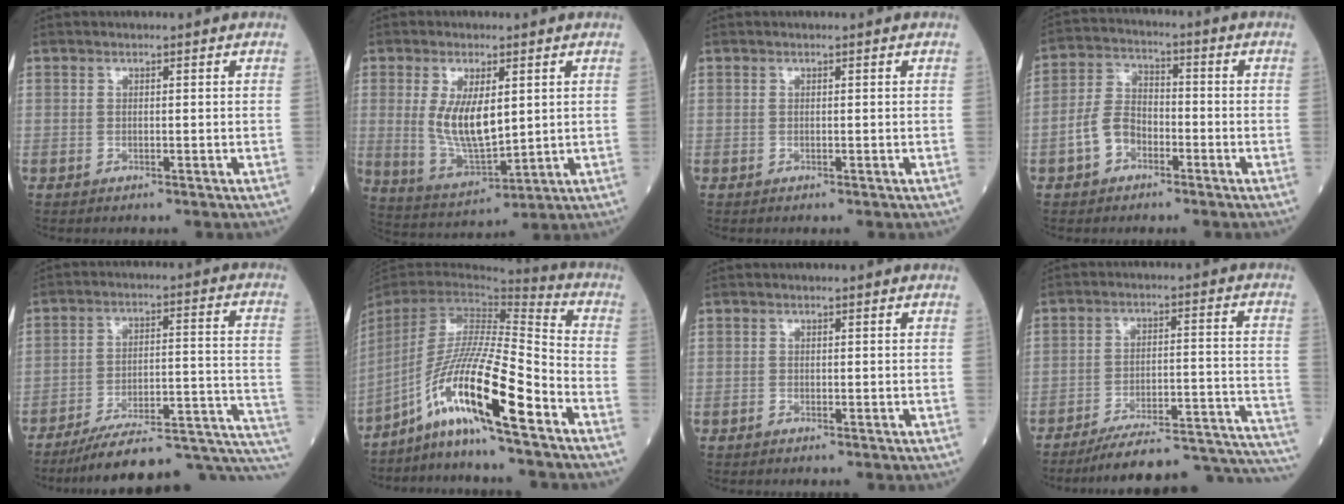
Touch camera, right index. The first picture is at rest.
{"total": 9.6, "force": [1.6, 3.4, 8.8], "torque": [-0.179, -0.011, 0.039]}
{"total": 0.0}
{"total": 6.5, "force": [-2.9, 4.3, 3.9], "torque": [-0.088, 0.020, -0.060]}
{"total": 24.1, "force": [-21.3, 2.3, 11.0], "torque": [-0.077, 0.029, -0.294]}
{"total": 16.5, "force": [-10.4, -0.4, 12.9], "torque": [-0.254, -0.011, -0.194]}
{"total": 0.0}
{"total": 26.0, "force": [-24.6, 1.6, 8.1], "torque": [-0.042, 0.012, -0.326]}